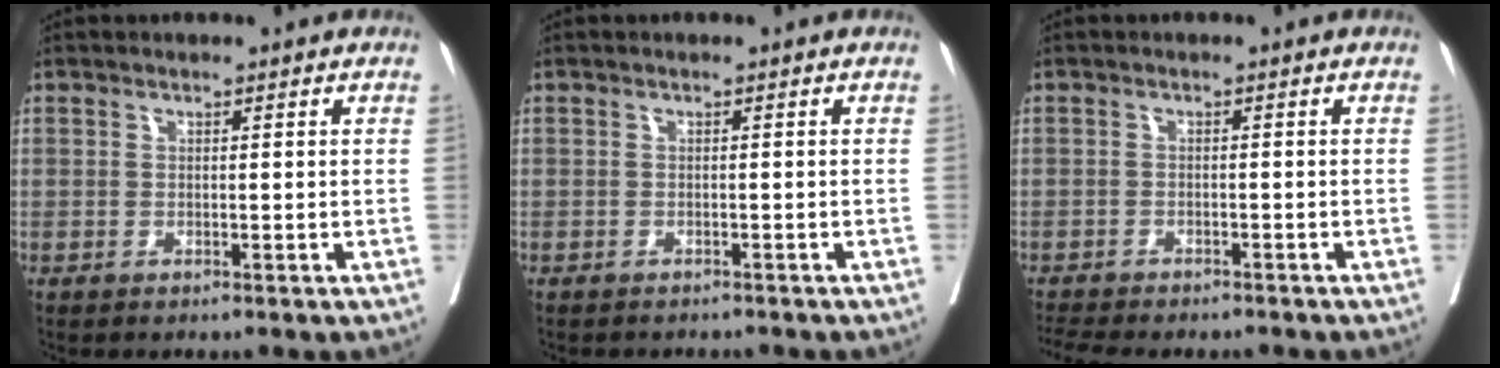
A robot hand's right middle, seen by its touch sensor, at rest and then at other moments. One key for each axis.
{"total": 3.2, "fx": -3.0, "fy": 0.9, "fz": 0.8, "tx": -0.017, "ty": -0.005, "tz": -0.037}
{"total": 7.9, "fx": -7.2, "fy": 1.4, "fz": 3.0, "tx": -0.048, "ty": -0.004, "tz": -0.103}